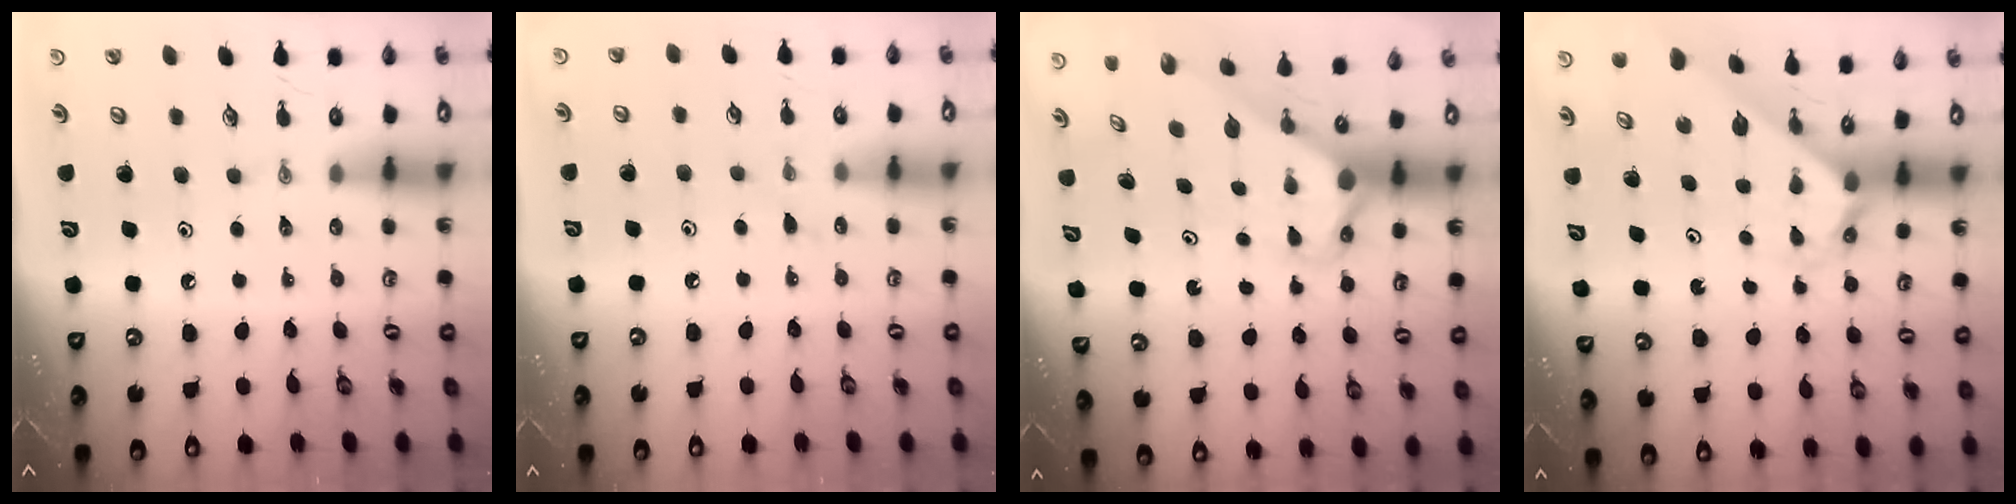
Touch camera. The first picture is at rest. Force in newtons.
{"total": 3.0, "press": 2.9, "slide": 0.4}
{"total": 3.1, "press": 3.1, "slide": 0.2}
{"total": 2.2, "press": 2.2, "slide": 0.2}